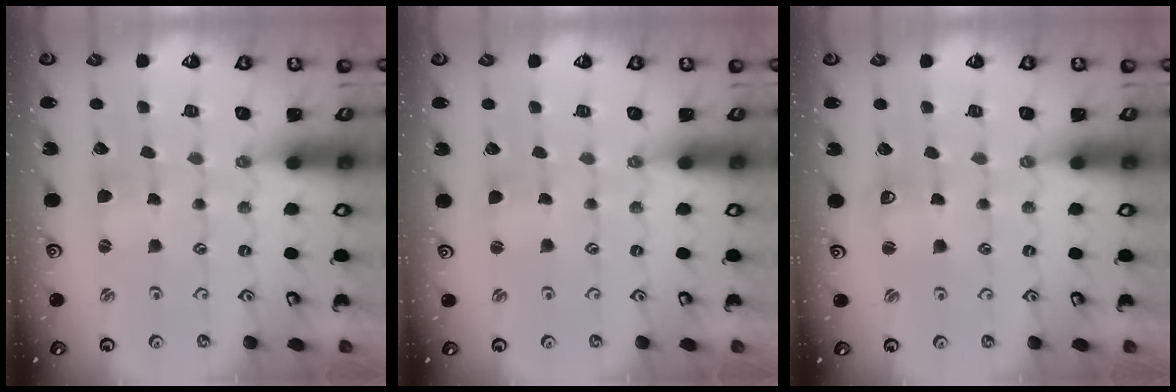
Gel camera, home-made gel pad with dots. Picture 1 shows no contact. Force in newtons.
{"total": 0.8, "press": 0.8, "slide": 0.0}
{"total": 3.2, "press": 3.2, "slide": 0.4}